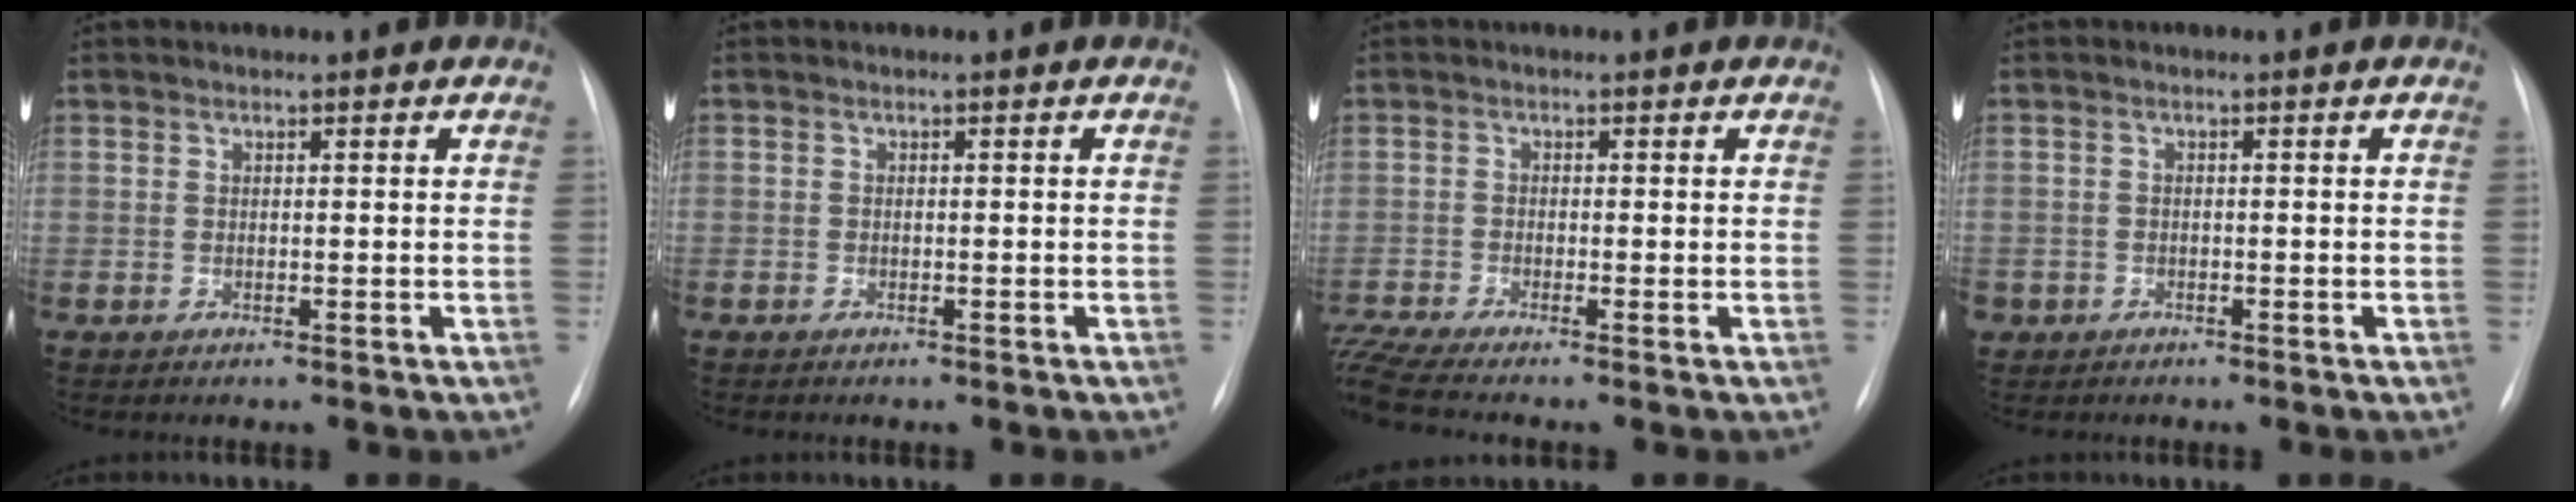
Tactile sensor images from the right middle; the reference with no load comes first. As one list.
[{"total": 0.8, "force": [-0.6, 0.6, 0.1], "torque": [-0.008, 0.004, -0.009]}, {"total": 5.1, "force": [-4.5, -1.1, 2.1], "torque": [-0.057, -0.010, -0.087]}, {"total": 2.2, "force": [-1.3, 1.8, 0.2], "torque": [-0.007, 0.004, -0.020]}]